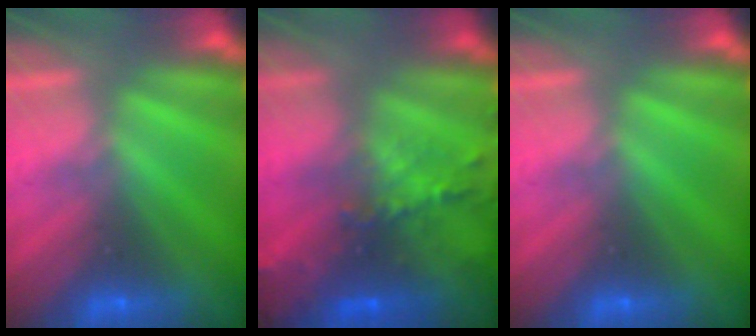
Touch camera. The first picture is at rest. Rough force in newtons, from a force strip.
{"total": 8.2}
{"total": 0.0}